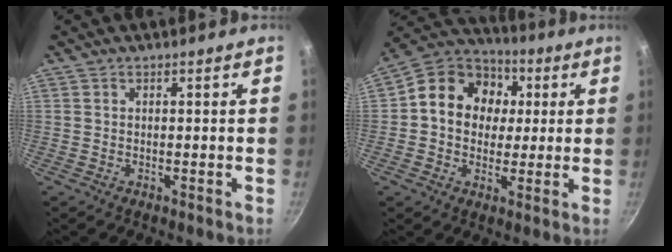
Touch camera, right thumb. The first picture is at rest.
{"total": 15.1, "force": [2.4, 12.4, 8.2], "torque": [-0.103, 0.020, 0.021]}